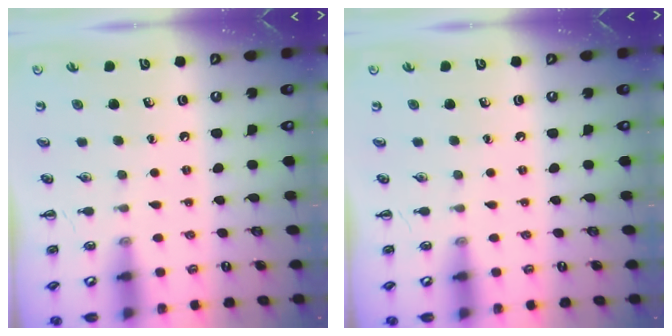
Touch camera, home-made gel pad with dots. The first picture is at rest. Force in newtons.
{"total": 0.0}